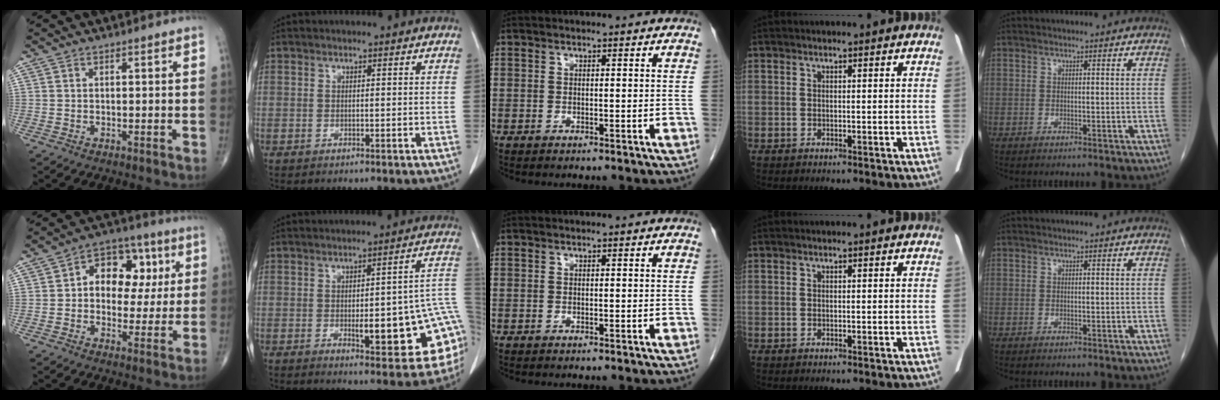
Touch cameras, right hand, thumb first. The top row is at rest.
{"thumb": {"total": 12.8, "force": [2.4, 9.0, 8.8], "torque": [-0.070, 0.017, 0.027]}, "index": {"total": 17.6, "force": [-3.2, 3.9, 16.9], "torque": [-0.137, 0.023, -0.024]}}